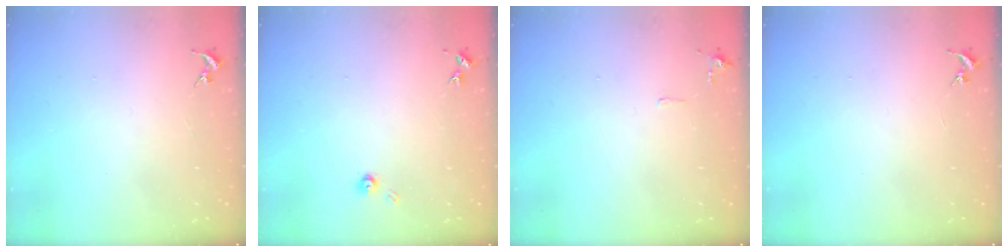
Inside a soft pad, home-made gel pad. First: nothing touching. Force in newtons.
{"total": 3.5, "press": 3.5, "slide": 0.4}
{"total": 5.0, "press": 5.0, "slide": 0.8}
{"total": 0.0}